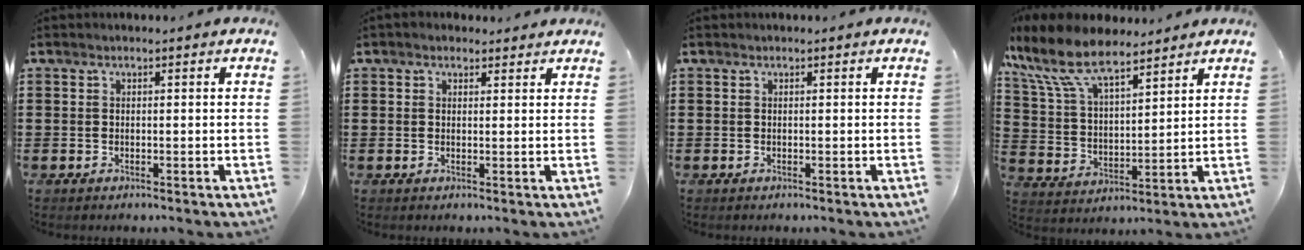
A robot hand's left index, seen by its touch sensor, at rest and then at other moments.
{"total": 1.4, "force": [1.1, 0.8, 0.2], "torque": [-0.007, 0.006, 0.022]}
{"total": 0.0}
{"total": 11.1, "force": [8.4, 3.9, 6.2], "torque": [-0.156, -0.027, 0.149]}